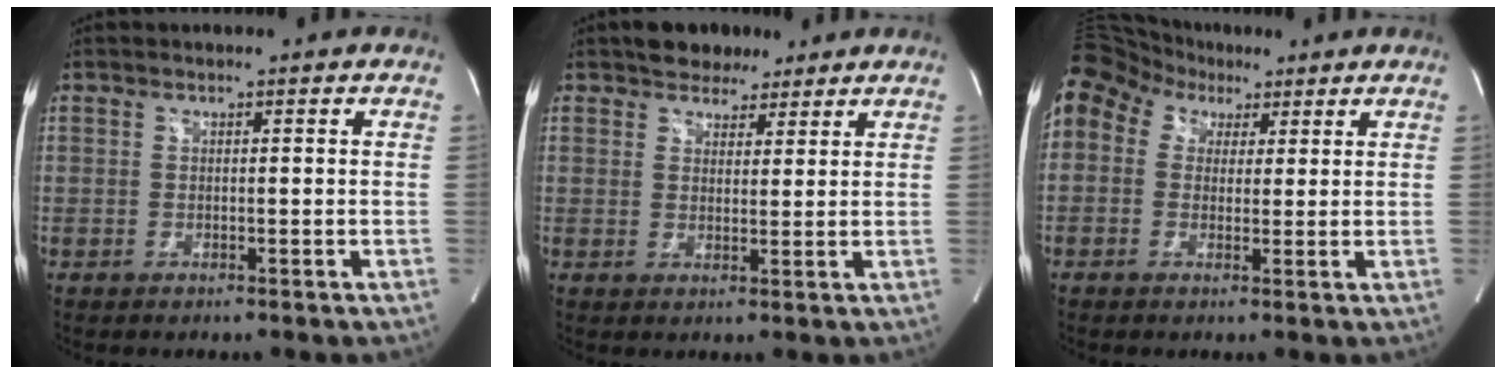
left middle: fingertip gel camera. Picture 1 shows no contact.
{"total": 5.6, "force": [4.4, 2.9, 2.0], "torque": [-0.030, 0.013, 0.076]}
{"total": 18.1, "force": [8.4, 13.7, 8.3], "torque": [-0.251, 0.111, 0.159]}